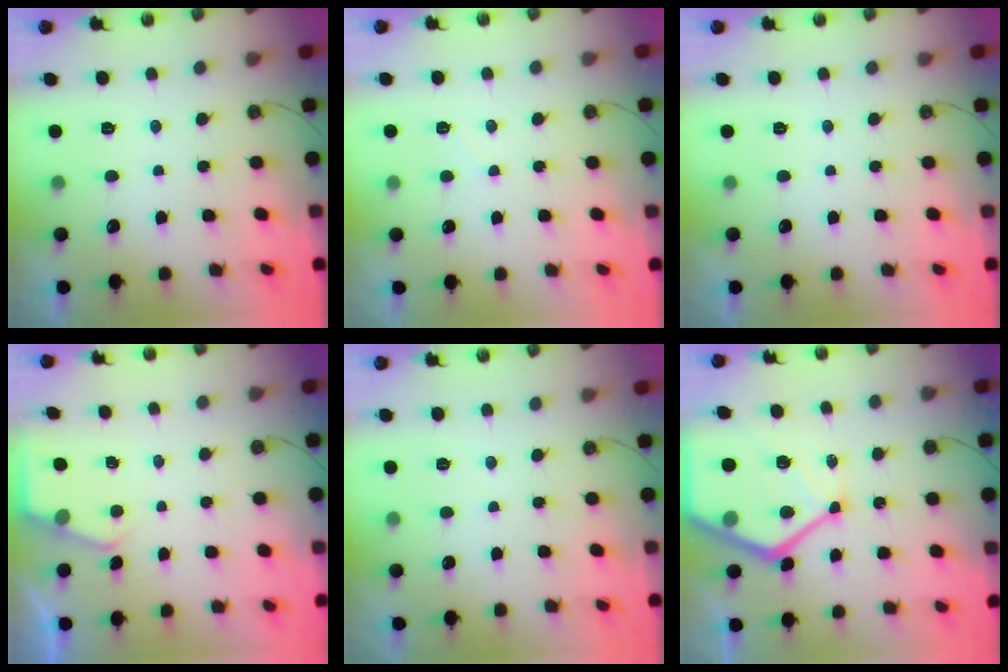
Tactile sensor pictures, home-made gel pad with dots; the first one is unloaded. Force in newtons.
{"total": 5.8, "press": 5.8, "slide": 0.6}
{"total": 0.0}
{"total": 2.3, "press": 2.3, "slide": 0.4}
{"total": 1.8, "press": 1.8, "slide": 0.4}
{"total": 18.9, "press": 18.8, "slide": 1.9}